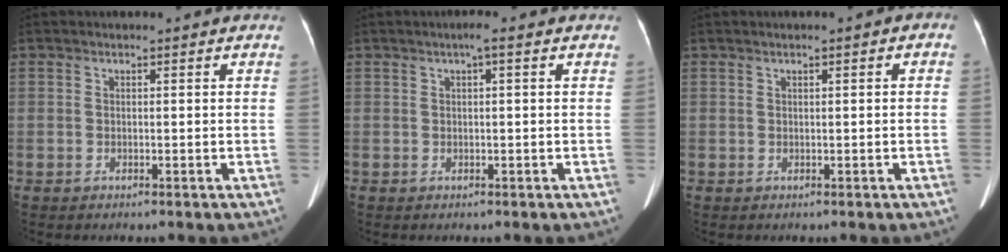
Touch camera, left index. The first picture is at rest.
{"total": 1.5, "force": [0.6, 0.0, 1.4], "torque": [-0.023, 0.006, 0.005]}
{"total": 1.3, "force": [0.3, 0.4, 1.2], "torque": [-0.014, 0.010, 0.003]}